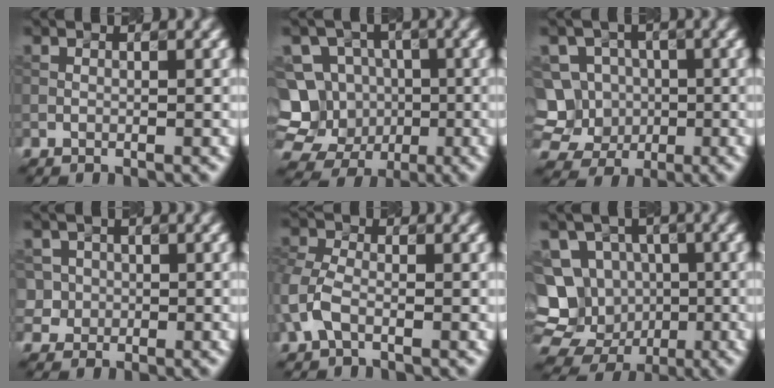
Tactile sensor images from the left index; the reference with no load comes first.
{"total": 11.6, "force": [-2.0, 11.2, 2.2], "torque": [-0.075, 0.021, -0.046]}
{"total": 8.1, "force": [-1.2, 7.8, 1.8], "torque": [-0.037, 0.027, -0.051]}
{"total": 2.9, "force": [0.4, 2.9, 0.3], "torque": [0.004, 0.011, 0.003]}
{"total": 3.1, "force": [-1.0, 2.1, 2.1], "torque": [-0.060, 0.008, -0.030]}
{"total": 12.2, "force": [-2.1, 11.6, 3.4], "torque": [-0.088, 0.013, -0.045]}